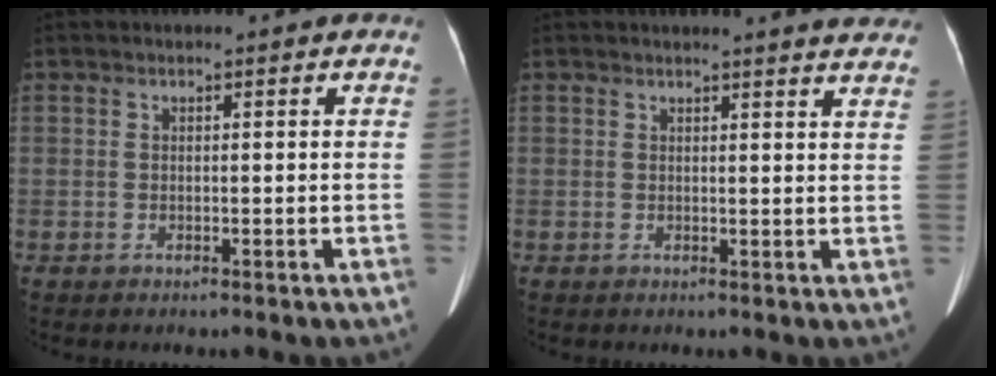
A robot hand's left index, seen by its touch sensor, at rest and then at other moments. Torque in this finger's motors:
{"motor_torque": [0.56, -0.81, 0.02, -0.04]}